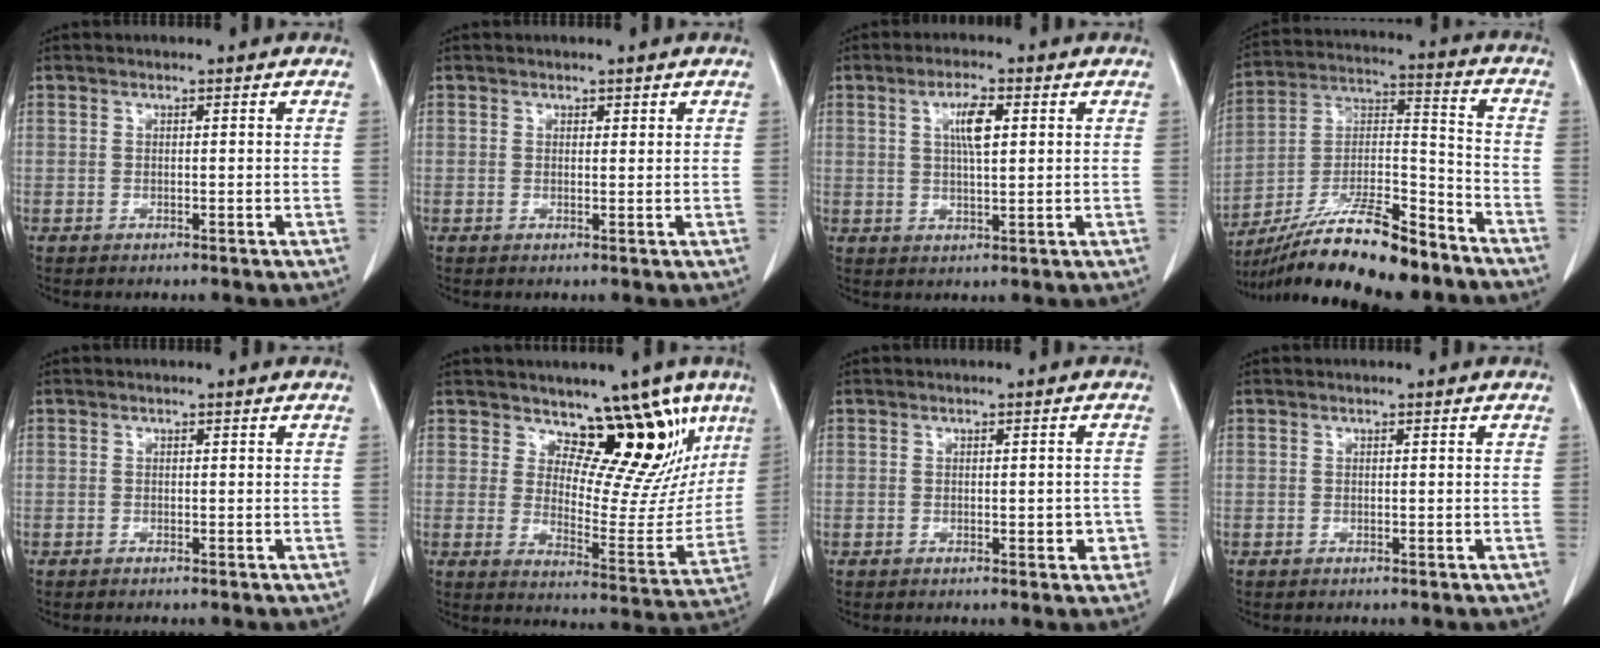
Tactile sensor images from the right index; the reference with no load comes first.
{"total": 0.6, "force": [0.5, 0.4, 0.1], "torque": [0.003, -0.003, 0.004]}
{"total": 4.9, "force": [1.5, 1.0, 4.6], "torque": [-0.085, 0.002, 0.029]}
{"total": 19.3, "force": [-15.7, 3.0, 10.8], "torque": [-0.203, 0.000, -0.279]}
{"total": 0.0}
{"total": 13.3, "force": [8.9, 6.0, 7.9], "torque": [-0.079, -0.018, 0.124]}
{"total": 2.4, "force": [-0.7, 1.2, 2.0], "torque": [-0.013, 0.007, -0.002]}
{"total": 0.0}